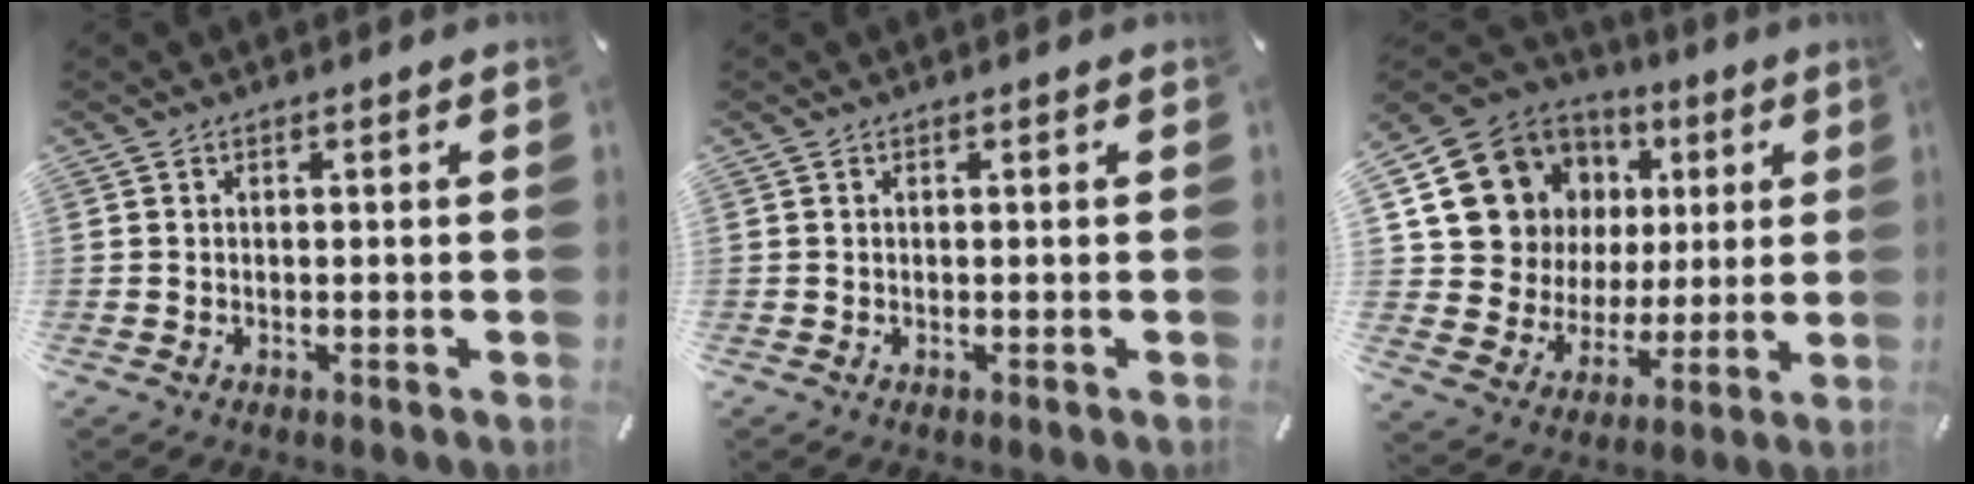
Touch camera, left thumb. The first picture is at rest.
{"total": 0.0}
{"total": 15.1, "force": [5.1, 13.5, 4.3], "torque": [-0.068, -0.033, 0.117]}